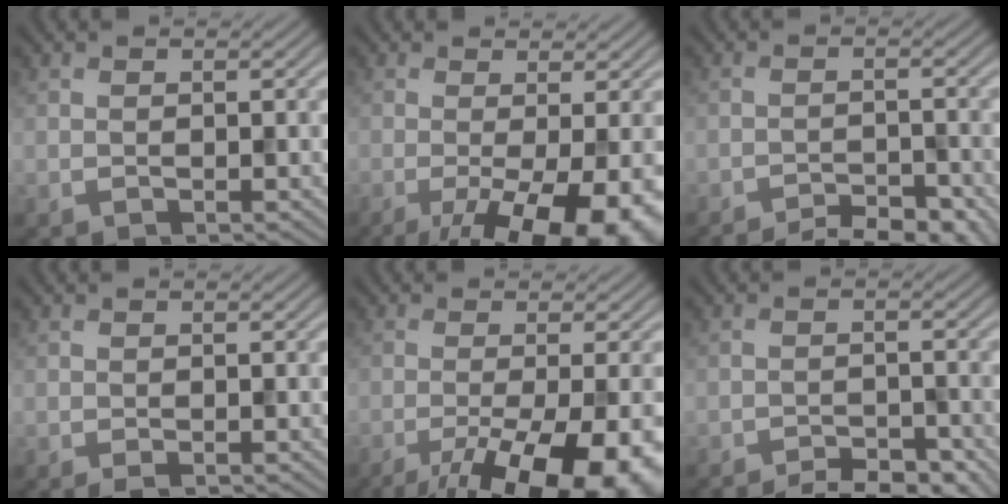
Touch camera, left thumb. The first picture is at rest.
{"total": 12.7, "force": [-5.2, 3.8, 11.0], "torque": [-0.151, -0.013, -0.070]}
{"total": 8.4, "force": [-7.3, 2.1, 3.6], "torque": [-0.055, -0.001, -0.096]}
{"total": 1.1, "force": [-0.7, 0.3, 0.8], "torque": [-0.017, -0.005, -0.011]}
{"total": 15.2, "force": [-8.2, 4.5, 12.0], "torque": [-0.171, -0.025, -0.109]}
{"total": 6.4, "force": [-5.5, 1.5, 2.8], "torque": [-0.047, 0.000, -0.078]}